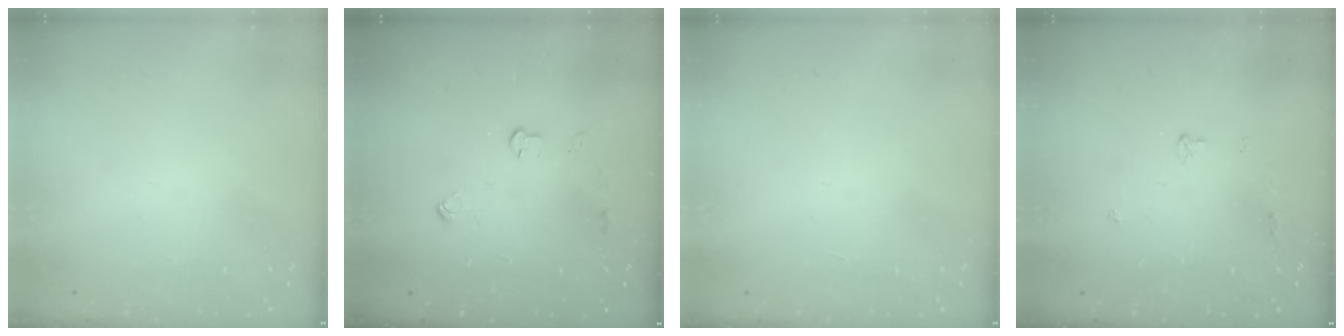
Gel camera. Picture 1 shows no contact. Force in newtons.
{"total": 3.9, "press": 3.9, "slide": 0.2}
{"total": 0.0}
{"total": 3.1, "press": 3.1, "slide": 0.6}